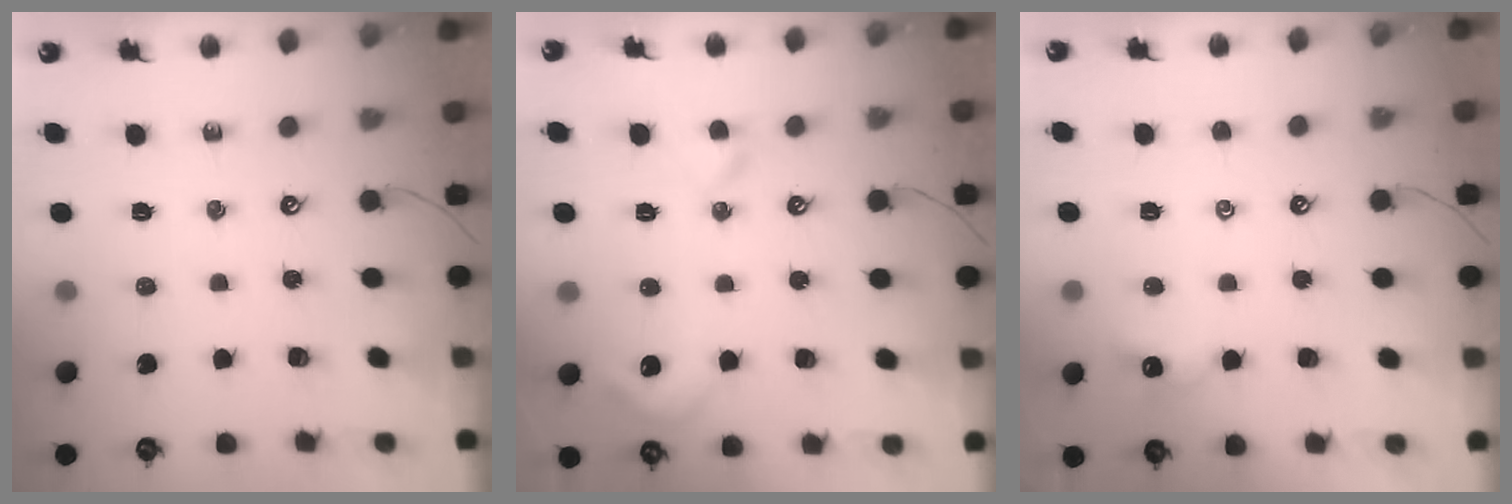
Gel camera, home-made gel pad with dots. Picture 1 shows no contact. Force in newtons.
{"total": 4.9, "press": 4.9, "slide": 0.8}
{"total": 0.8, "press": 0.7, "slide": 0.4}